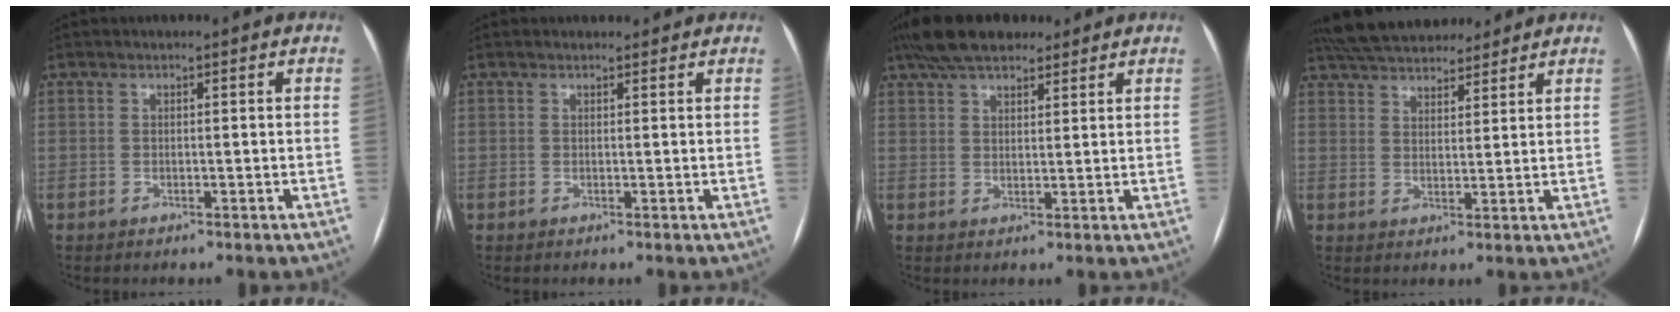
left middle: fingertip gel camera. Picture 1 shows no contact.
{"total": 2.1, "force": [1.9, 0.8, 0.2], "torque": [-0.004, 0.012, 0.019]}
{"total": 10.0, "force": [7.8, 3.8, 5.1], "torque": [-0.085, 0.038, 0.135]}
{"total": 14.0, "force": [12.5, 4.2, 4.8], "torque": [-0.086, 0.036, 0.196]}